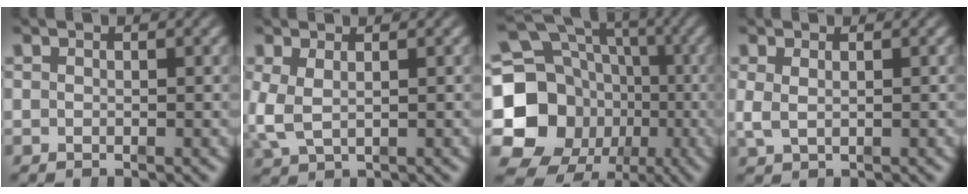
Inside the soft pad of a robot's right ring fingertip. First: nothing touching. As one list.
[{"total": 3.7, "force": [0.0, 2.9, 2.3], "torque": [-0.076, -0.020, 0.013]}, {"total": 21.1, "force": [-1.1, 18.8, 9.5], "torque": [-0.226, -0.069, -0.019]}, {"total": 1.6, "force": [0.3, 0.9, 1.2], "torque": [-0.040, -0.014, 0.018]}]